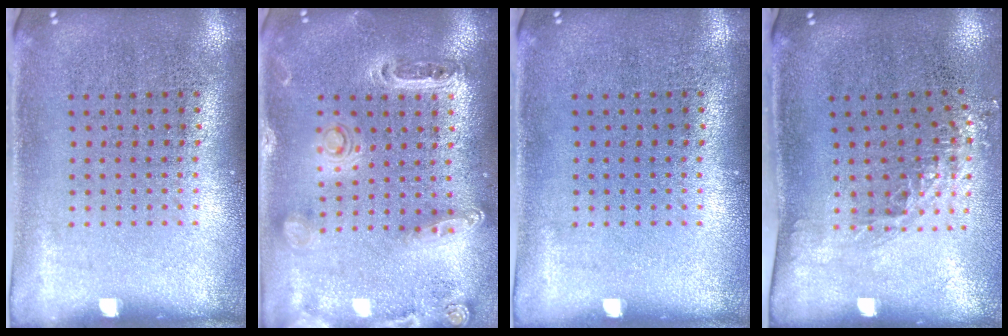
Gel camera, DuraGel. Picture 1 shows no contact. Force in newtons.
{"total": 1.3, "press": 1.2, "slide": 0.4}
{"total": 0.0}
{"total": 1.4, "press": 1.0, "slide": 1.0}